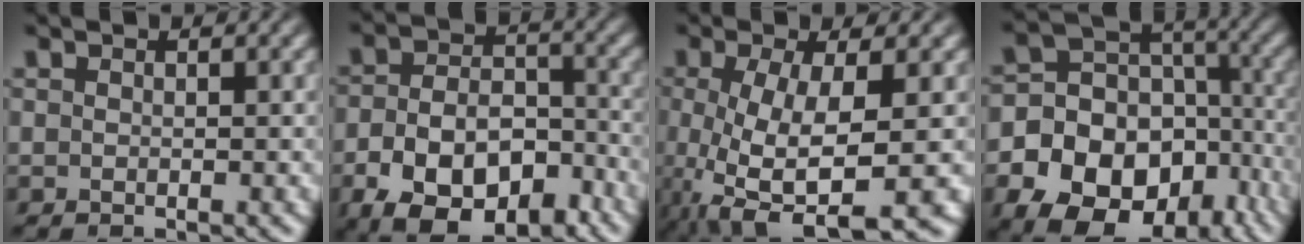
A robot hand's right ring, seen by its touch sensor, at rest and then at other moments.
{"total": 11.3, "force": [-6.0, 7.0, 6.5], "torque": [-0.108, -0.030, -0.085]}
{"total": 9.6, "force": [-3.4, 4.8, 7.5], "torque": [-0.165, -0.053, -0.027]}
{"total": 18.5, "force": [-6.4, 14.8, 9.1], "torque": [-0.200, -0.074, -0.086]}